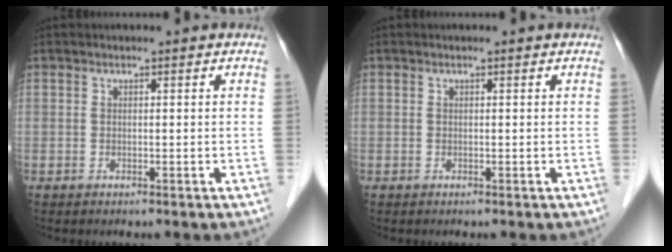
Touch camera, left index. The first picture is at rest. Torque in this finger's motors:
{"motor_torque": [0.00, 0.00, 0.00, 0.00]}